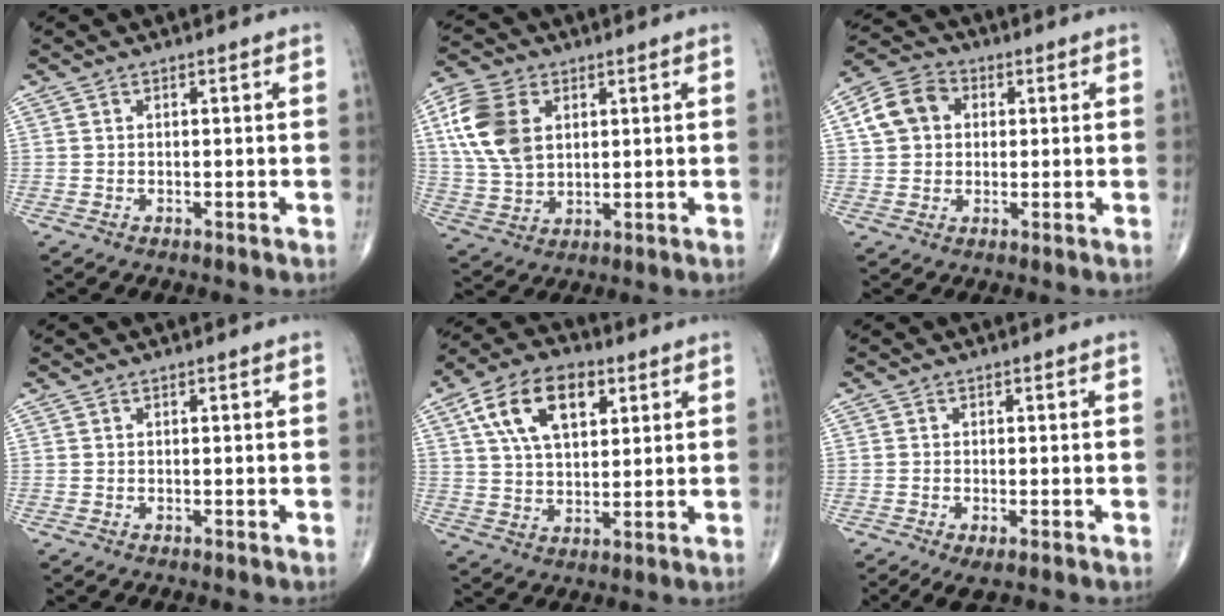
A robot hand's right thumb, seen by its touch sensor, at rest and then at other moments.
{"total": 13.0, "force": [3.9, 8.5, 9.0], "torque": [-0.180, -0.005, 0.081]}
{"total": 8.3, "force": [2.1, 6.3, 5.0], "torque": [-0.084, 0.012, 0.033]}
{"total": 0.0}
{"total": 14.1, "force": [5.6, 8.0, 10.2], "torque": [-0.158, -0.003, 0.097]}
{"total": 3.4, "force": [-1.7, 1.1, 2.8], "torque": [-0.060, -0.007, -0.030]}